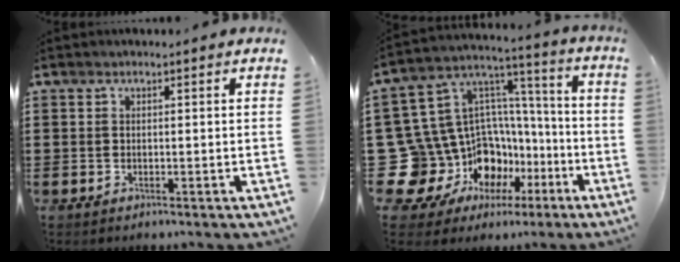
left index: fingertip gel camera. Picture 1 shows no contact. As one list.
[{"total": 15.4, "force": [-4.7, 14.0, 4.2], "torque": [-0.142, -0.023, -0.034]}]